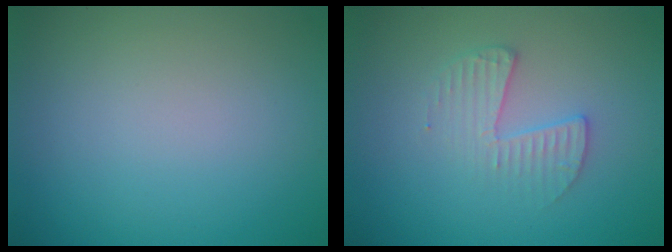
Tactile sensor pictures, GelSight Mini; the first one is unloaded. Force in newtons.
{"total": 2.3, "press": 2.3, "slide": 0.3}